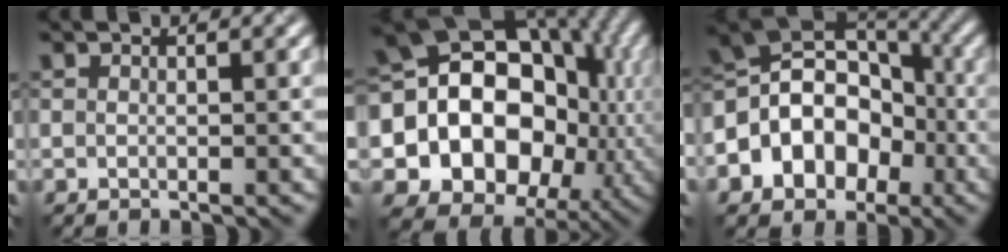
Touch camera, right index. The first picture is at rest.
{"total": 19.3, "force": [0.2, 16.1, 10.7], "torque": [-0.189, 0.015, -0.009]}
{"total": 9.4, "force": [-2.2, 7.6, 5.1], "torque": [-0.080, 0.021, -0.066]}